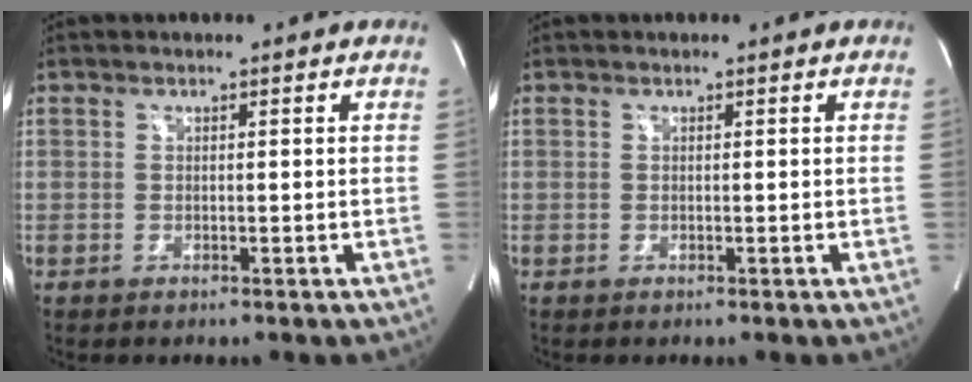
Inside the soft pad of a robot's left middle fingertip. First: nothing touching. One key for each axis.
{"total": 0.0}